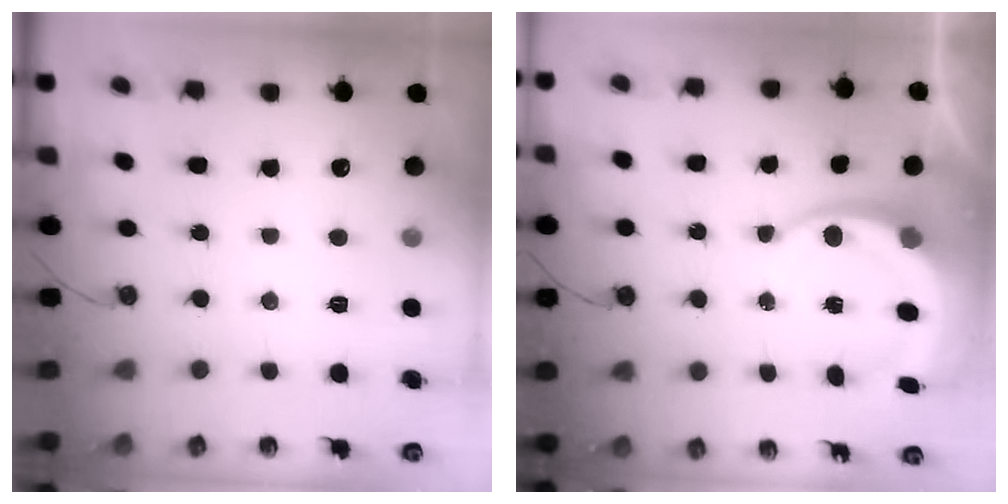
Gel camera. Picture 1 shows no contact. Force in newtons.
{"total": 7.7, "press": 7.5, "slide": 1.8}